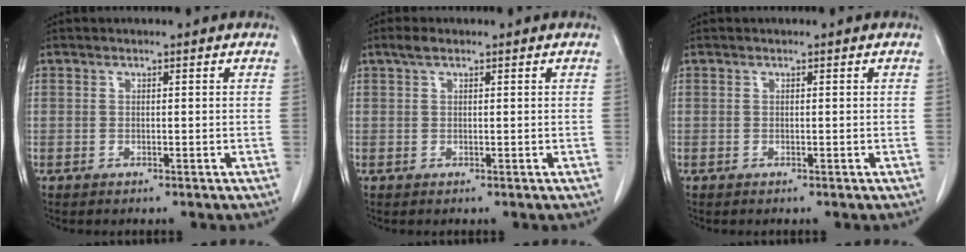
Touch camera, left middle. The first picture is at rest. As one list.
[{"total": 1.6, "force": [1.1, 0.5, 1.1], "torque": [-0.027, 0.013, 0.022]}, {"total": 0.0}]